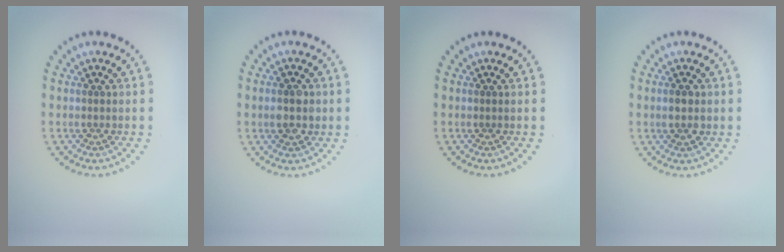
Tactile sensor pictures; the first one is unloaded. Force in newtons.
{"total": 2.8, "press": 2.8, "slide": 0.2}
{"total": 0.0}
{"total": 1.4, "press": 1.4, "slide": 0.3}